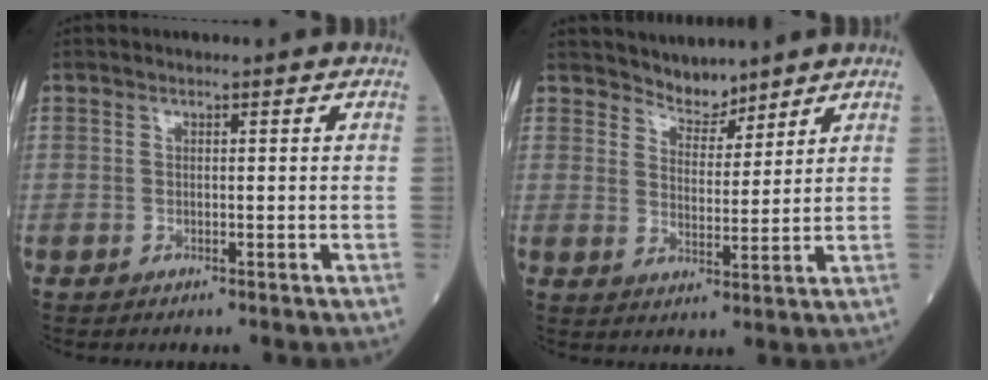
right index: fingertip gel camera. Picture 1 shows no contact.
{"total": 4.3, "force": [4.1, 1.3, 0.4], "torque": [-0.006, 0.004, 0.075]}